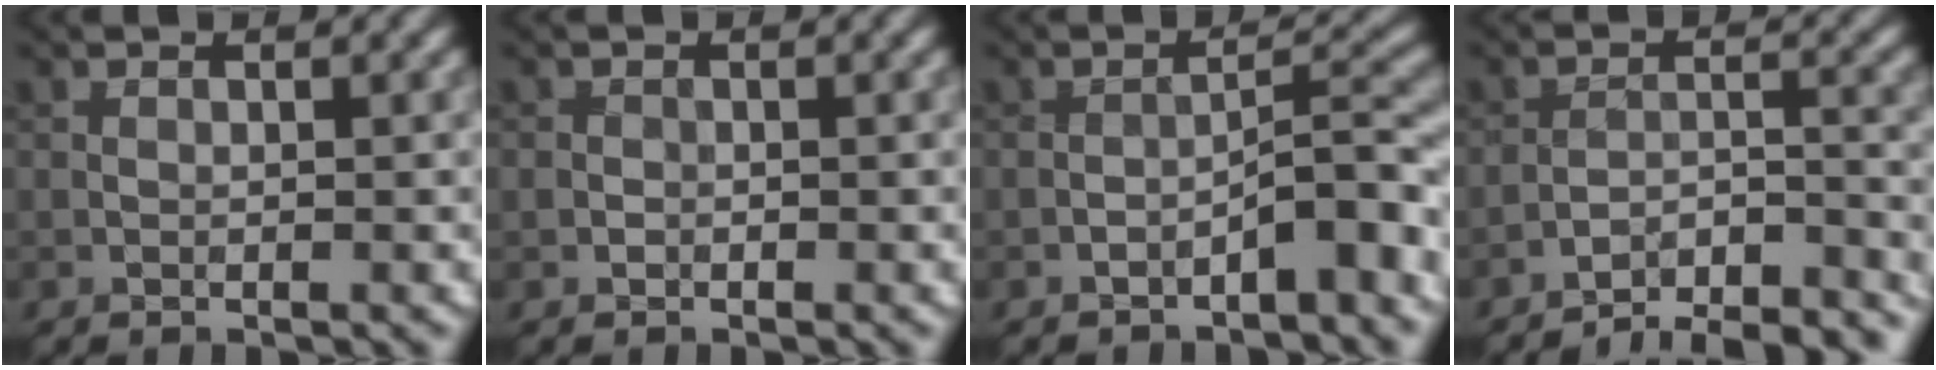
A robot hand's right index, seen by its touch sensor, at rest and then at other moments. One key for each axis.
{"total": 0.6, "fx": -0.2, "fy": 0.5, "fz": 0.0, "tx": 0.003, "ty": -0.003, "tz": -0.005}
{"total": 3.6, "fx": -2.4, "fy": 0.7, "fz": 2.6, "tx": -0.039, "ty": 0.022, "tz": -0.039}
{"total": 13.1, "fx": -12.5, "fy": 2.4, "fz": 3.1, "tx": -0.032, "ty": 0.001, "tz": -0.151}